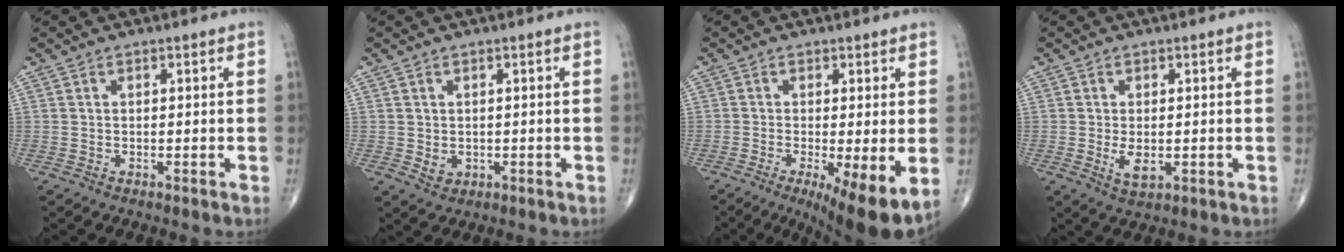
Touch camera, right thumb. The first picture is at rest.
{"total": 2.2, "force": [-0.1, 1.9, 1.1], "torque": [-0.010, -0.001, 0.007]}
{"total": 11.2, "force": [-3.3, 2.9, 10.4], "torque": [-0.160, -0.024, -0.045]}
{"total": 3.7, "force": [-0.5, 1.8, 3.2], "torque": [-0.056, -0.009, -0.005]}